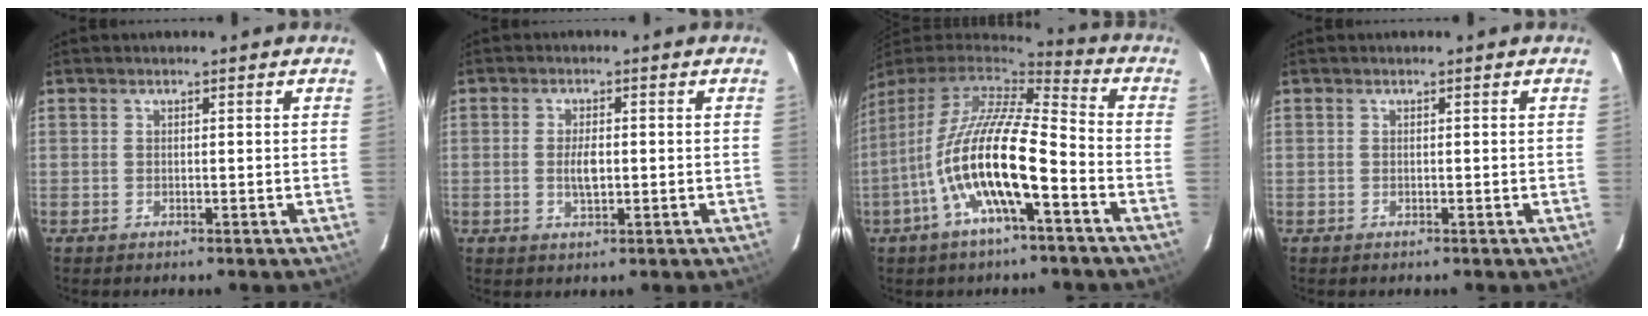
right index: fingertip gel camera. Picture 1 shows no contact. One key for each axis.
{"total": 3.5, "fx": -0.3, "fy": 1.5, "fz": 3.2, "tx": -0.058, "ty": -0.001, "tz": -0.003}
{"total": 16.9, "fx": -6.1, "fy": 3.6, "fz": 15.4, "tx": -0.282, "ty": -0.019, "tz": -0.120}
{"total": 0.0}